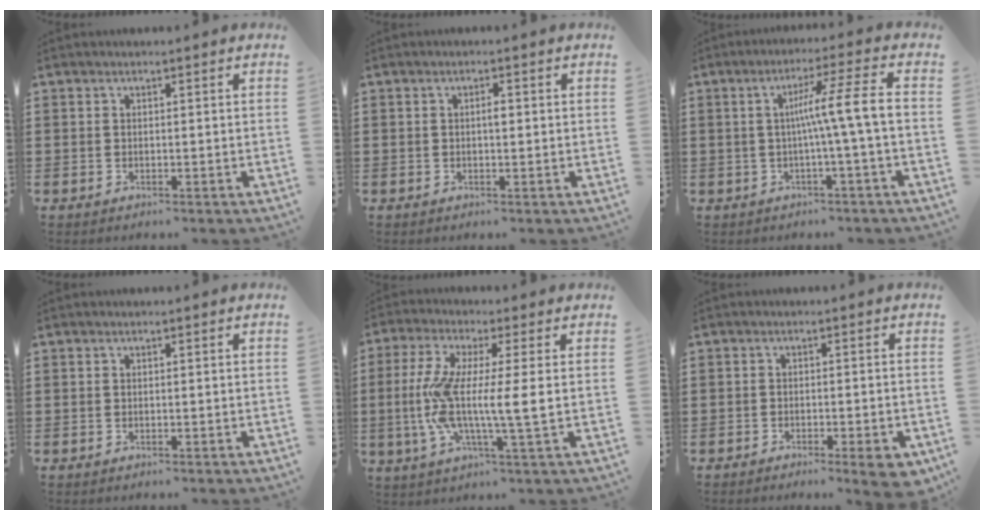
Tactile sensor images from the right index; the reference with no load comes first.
{"total": 1.3, "force": [0.1, 0.5, 1.3], "torque": [-0.025, 0.001, 0.000]}
{"total": 7.7, "force": [-0.6, -0.9, 7.6], "torque": [-0.139, -0.002, -0.021]}
{"total": 0.0}
{"total": 9.8, "force": [-0.4, 0.8, 9.8], "torque": [-0.212, -0.017, -0.017]}
{"total": 3.0, "force": [-2.1, 0.4, 2.1], "torque": [-0.032, -0.002, -0.035]}